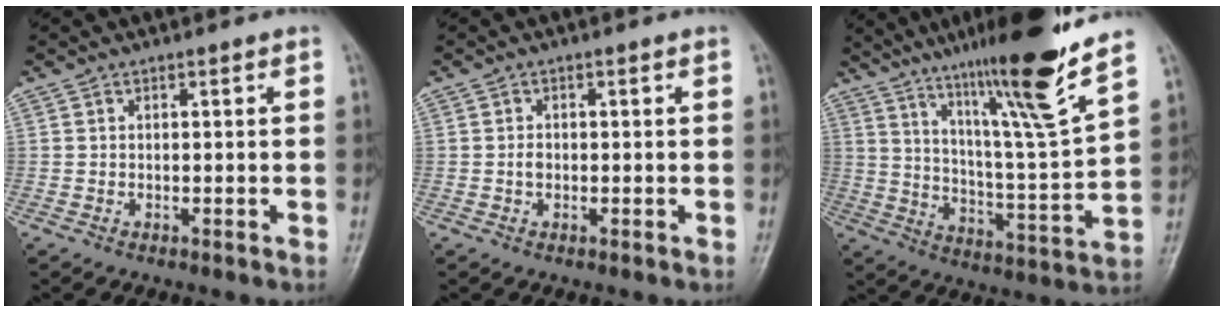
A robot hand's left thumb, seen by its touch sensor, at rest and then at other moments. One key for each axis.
{"total": 1.3, "fx": -0.3, "fy": 1.0, "fz": 0.8, "tx": -0.013, "ty": 0.002, "tz": -0.006}
{"total": 19.8, "fx": 13.7, "fy": 0.1, "fz": 14.2, "tx": -0.207, "ty": -0.074, "tz": 0.224}